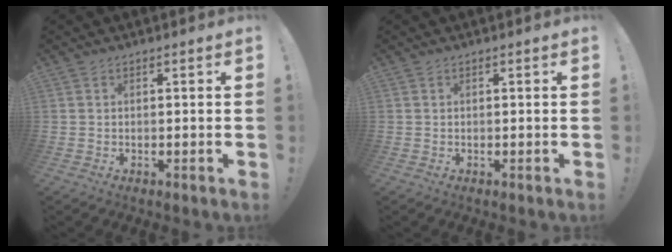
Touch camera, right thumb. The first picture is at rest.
{"total": 0.0}